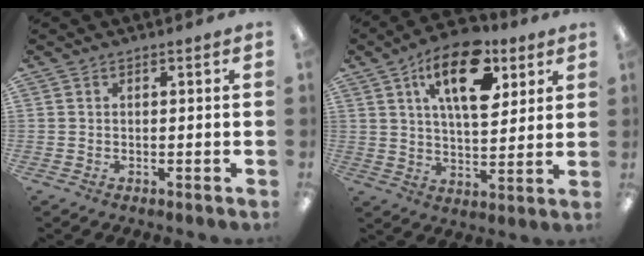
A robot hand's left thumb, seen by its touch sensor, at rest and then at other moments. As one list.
[{"total": 16.7, "force": [8.6, 8.2, 11.8], "torque": [-0.174, -0.022, 0.144]}]